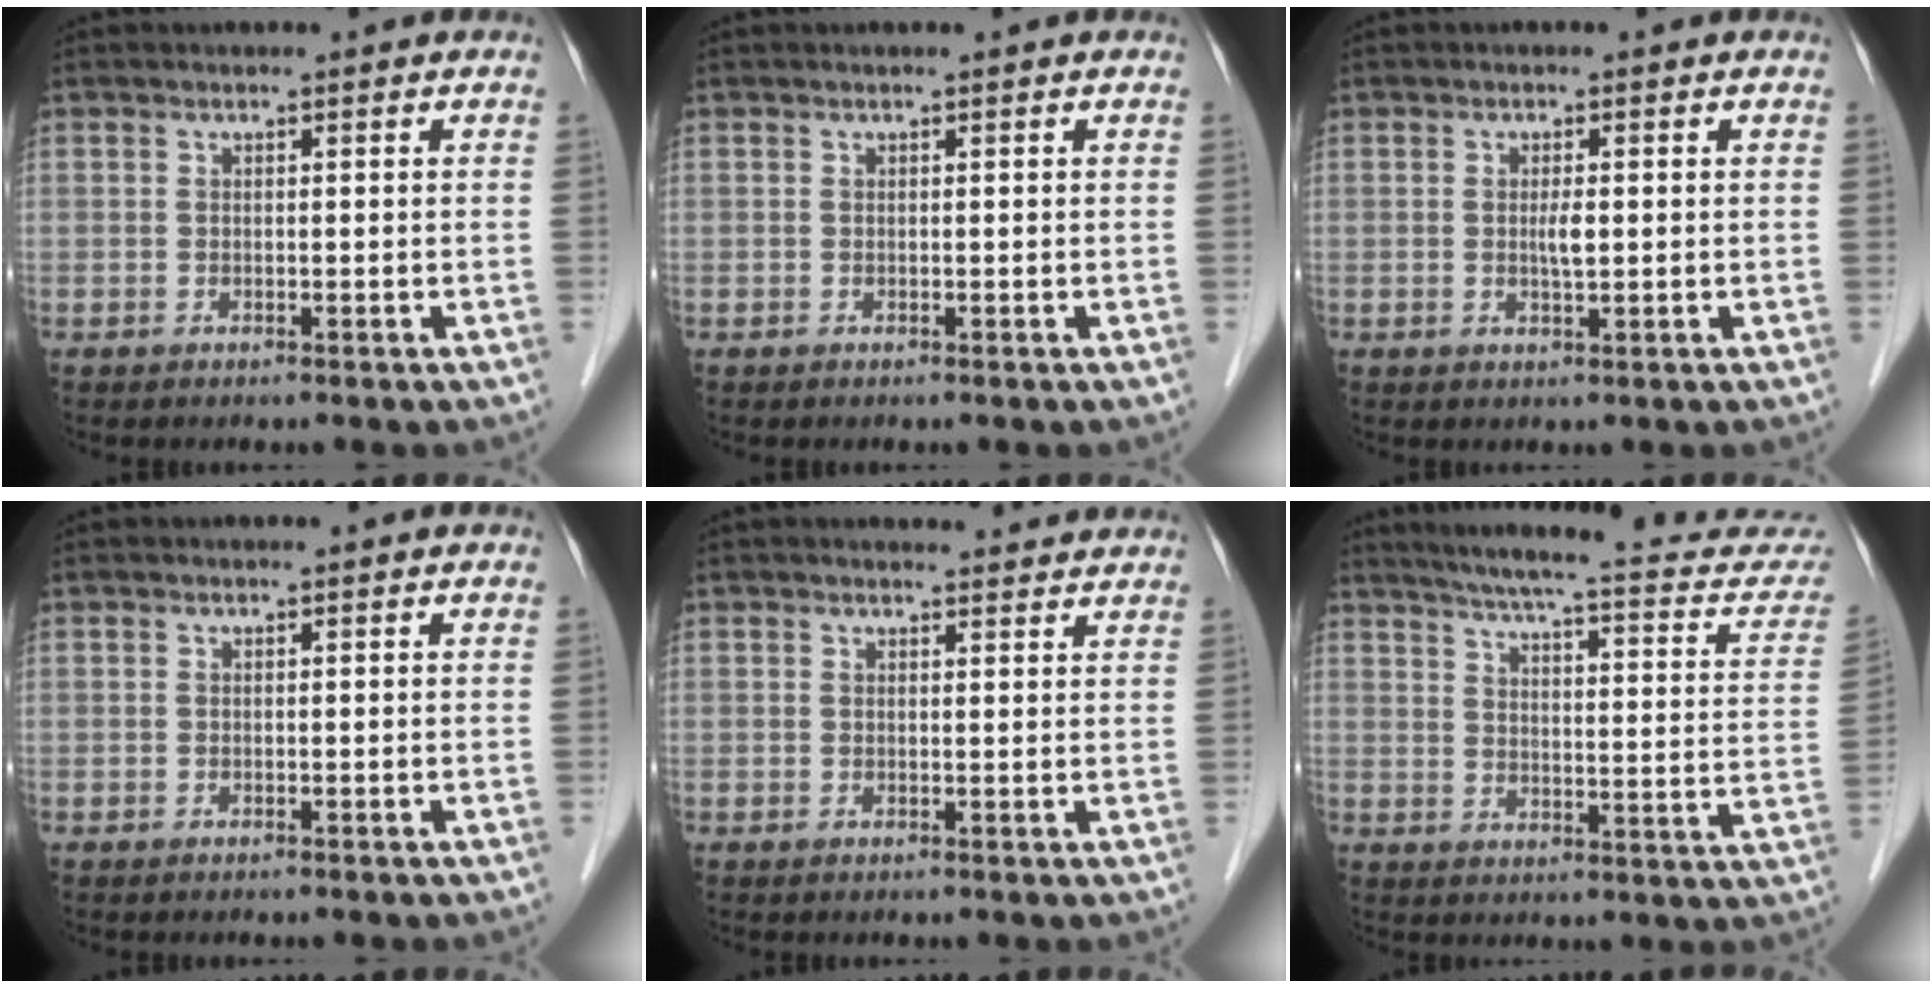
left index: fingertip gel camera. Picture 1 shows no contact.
{"total": 0.0}
{"total": 1.9, "force": [0.0, 0.3, 1.8], "torque": [-0.037, -0.001, -0.001]}
{"total": 0.0}
{"total": 5.0, "force": [4.8, 0.8, 1.1], "torque": [-0.013, 0.012, 0.050]}
{"total": 22.9, "force": [20.5, 3.1, 9.7], "torque": [-0.131, -0.032, 0.247]}